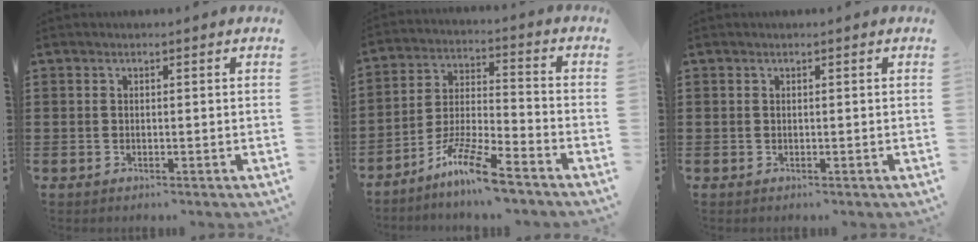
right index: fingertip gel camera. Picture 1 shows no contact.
{"total": 9.9, "force": [-8.0, 0.8, 5.7], "torque": [-0.119, 0.008, -0.157]}
{"total": 0.0}